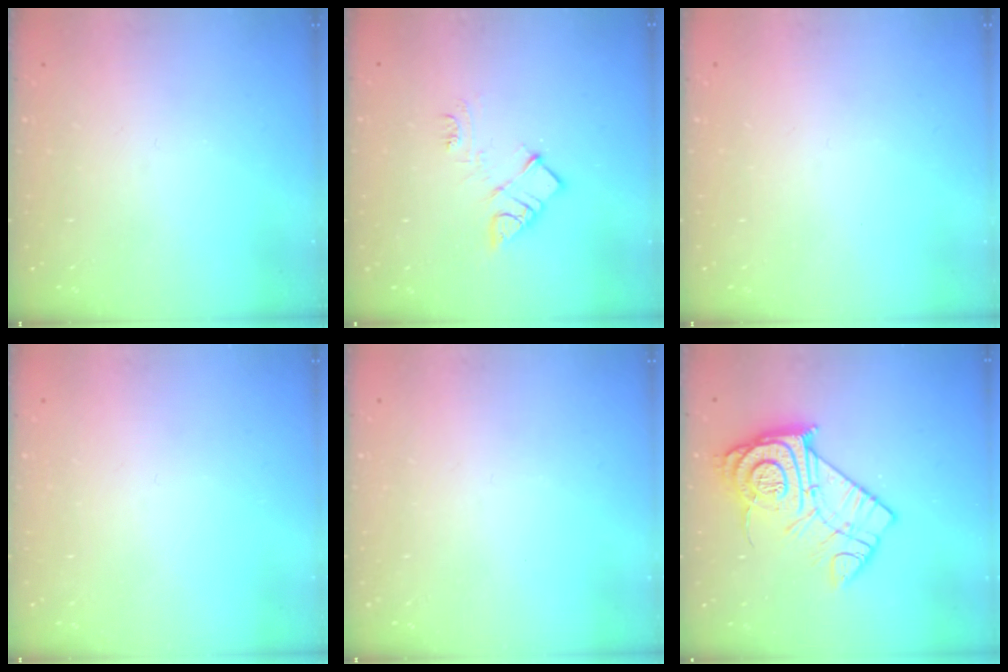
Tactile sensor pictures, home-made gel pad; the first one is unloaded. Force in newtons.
{"total": 9.3, "press": 9.3, "slide": 0.5}
{"total": 0.0}
{"total": 0.0}
{"total": 0.0}
{"total": 16.1, "press": 16.1, "slide": 1.1}